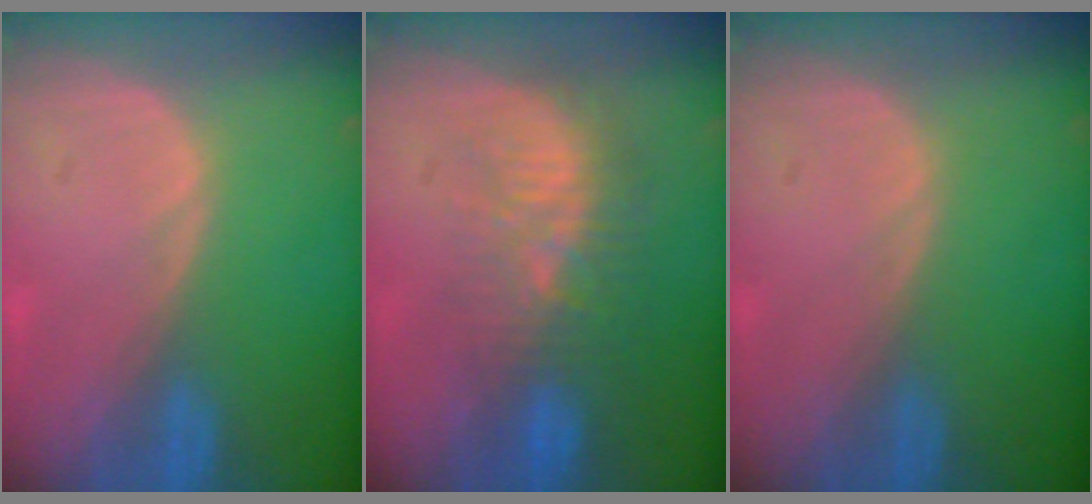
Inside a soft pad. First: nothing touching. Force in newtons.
{"total": 9.3, "press": 8.5, "slide": 3.6}
{"total": 0.0}